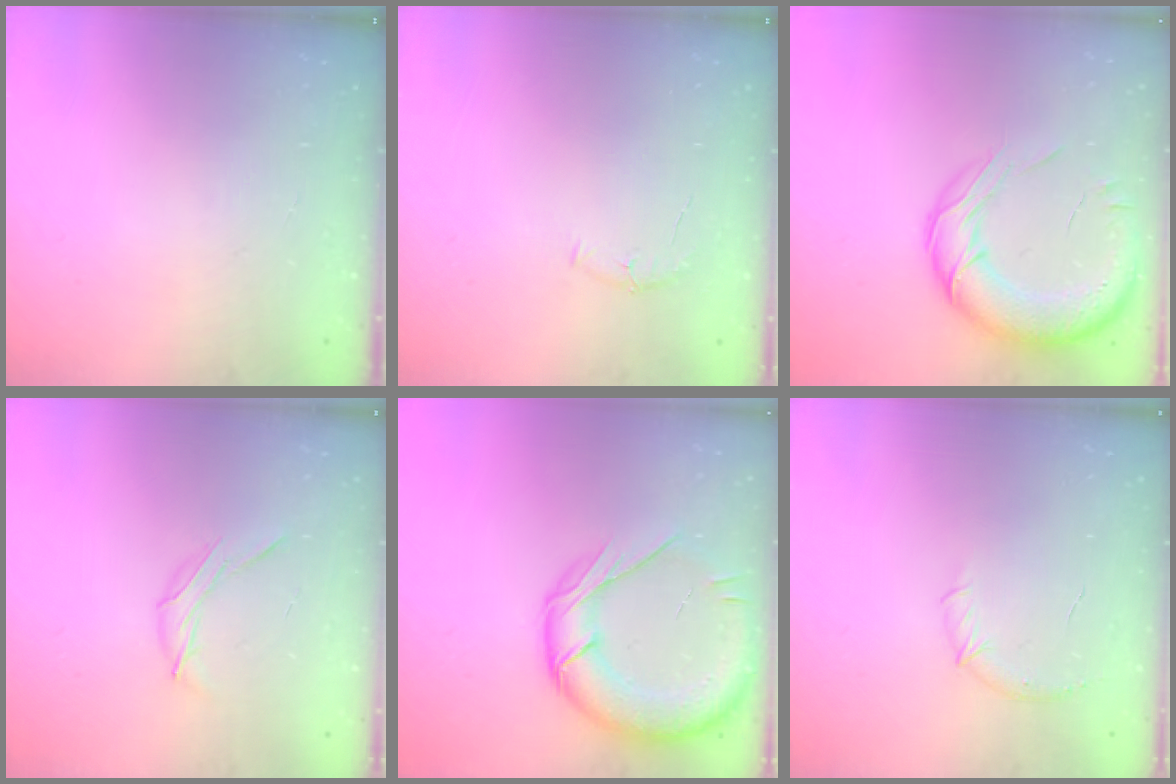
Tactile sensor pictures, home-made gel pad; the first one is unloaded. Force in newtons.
{"total": 4.8, "press": 4.6, "slide": 1.2}
{"total": 18.1, "press": 17.6, "slide": 4.2}
{"total": 7.2, "press": 7.1, "slide": 1.2}
{"total": 19.4, "press": 19.2, "slide": 2.3}
{"total": 8.0, "press": 7.8, "slide": 1.5}